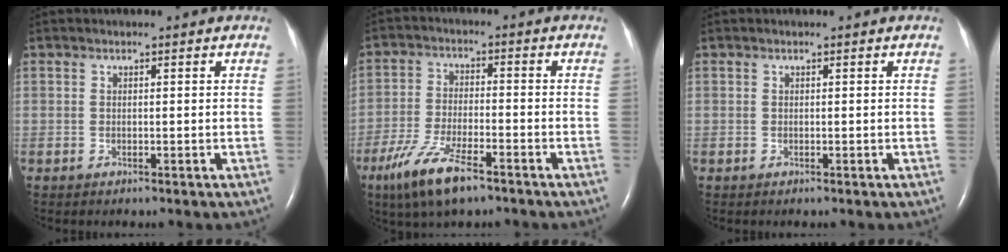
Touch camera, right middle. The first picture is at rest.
{"total": 9.5, "force": [-6.1, 2.2, 6.9], "torque": [-0.144, -0.017, -0.110]}
{"total": 0.0}